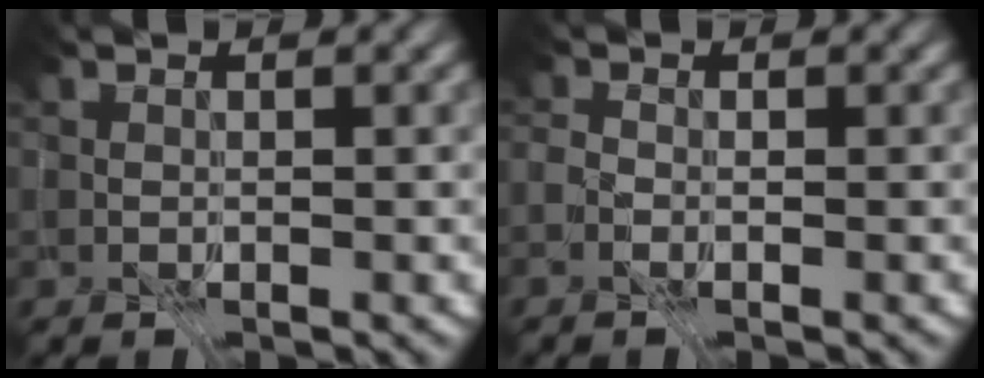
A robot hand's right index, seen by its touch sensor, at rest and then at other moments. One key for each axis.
{"total": 1.5, "fx": -1.5, "fy": 0.4, "fz": -0.2, "tx": 0.022, "ty": -0.001, "tz": -0.058}